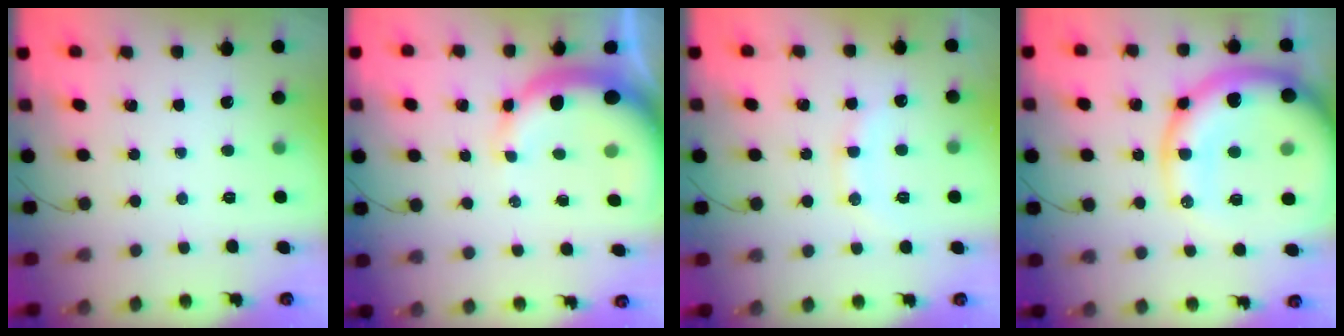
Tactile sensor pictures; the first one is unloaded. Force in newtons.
{"total": 11.9, "press": 11.7, "slide": 2.3}
{"total": 10.9, "press": 10.9, "slide": 1.0}
{"total": 28.5, "press": 27.8, "slide": 6.0}